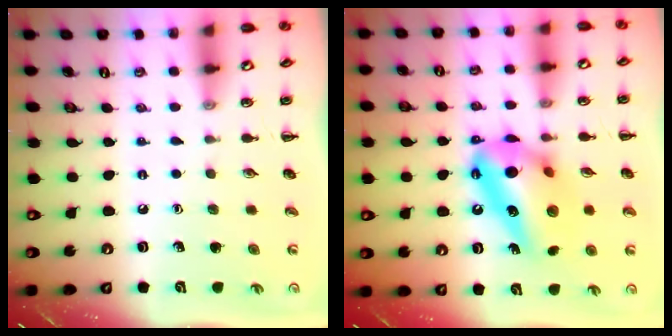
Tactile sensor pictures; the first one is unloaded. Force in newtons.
{"total": 17.9, "press": 17.9, "slide": 0.5}